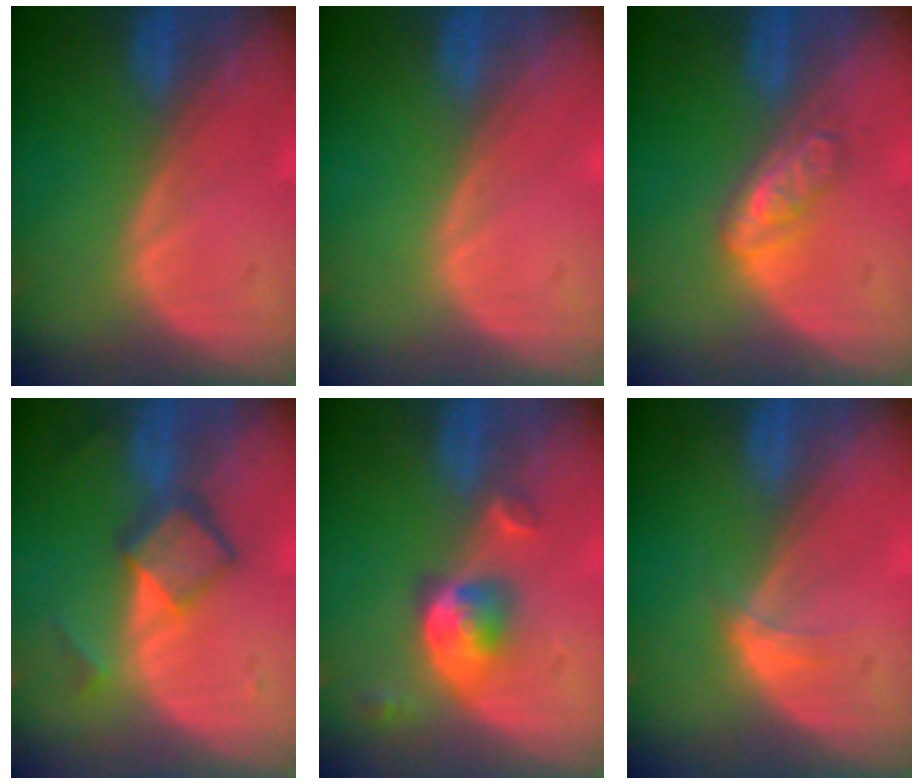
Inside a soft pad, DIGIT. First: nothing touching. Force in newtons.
{"total": 0.0}
{"total": 4.6, "press": 4.1, "slide": 2.2}
{"total": 6.0, "press": 5.1, "slide": 3.1}
{"total": 5.2, "press": 4.7, "slide": 2.2}
{"total": 1.9, "press": 1.5, "slide": 1.1}